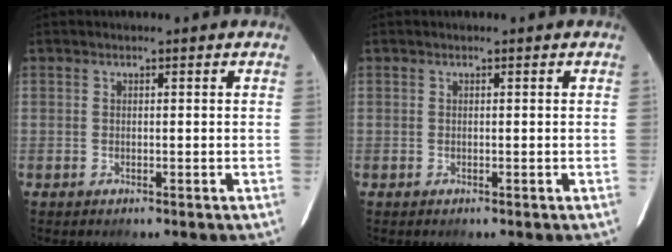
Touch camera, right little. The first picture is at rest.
{"total": 0.0}